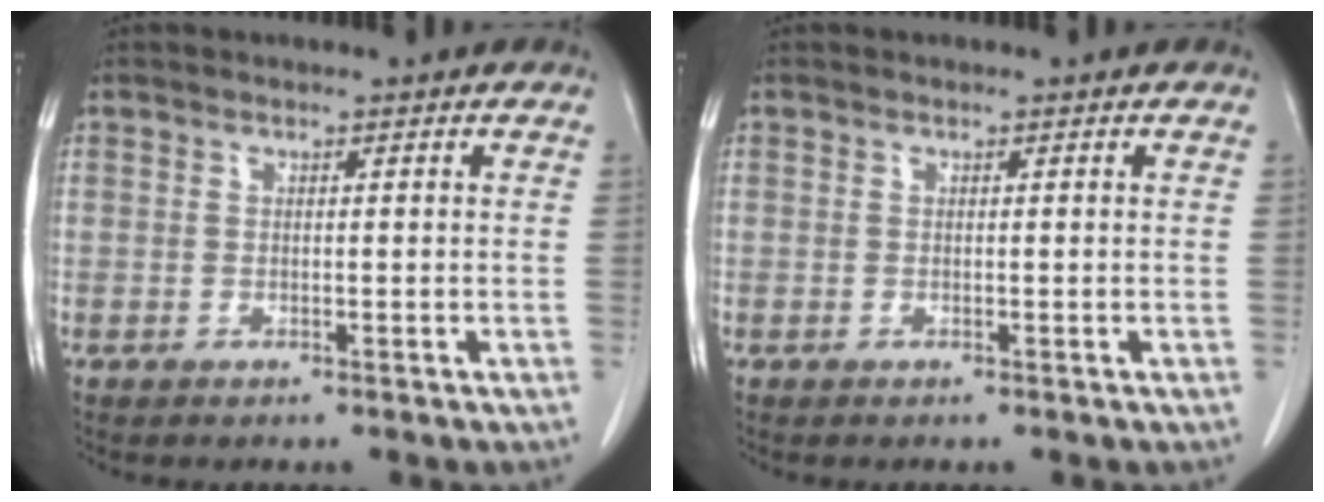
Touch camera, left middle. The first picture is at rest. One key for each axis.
{"total": 0.0}